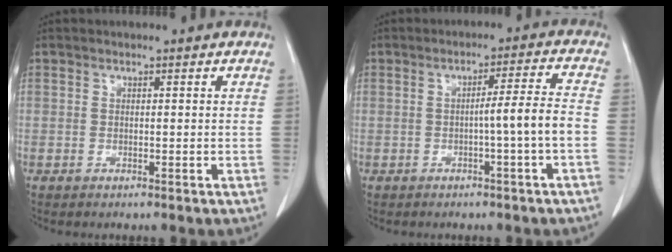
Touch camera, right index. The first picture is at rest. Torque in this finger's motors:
{"motor_torque": [0.98, -0.47, 0.50, 0.11]}